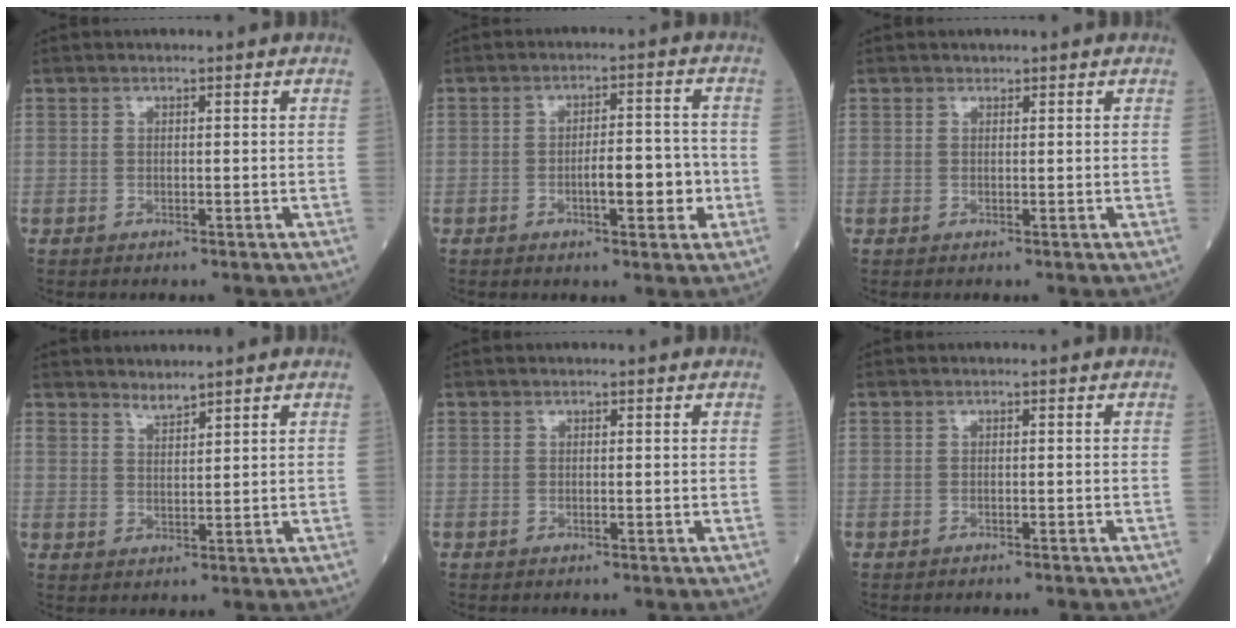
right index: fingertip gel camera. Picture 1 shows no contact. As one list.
[{"total": 6.8, "force": [-1.8, 2.2, 6.2], "torque": [-0.103, 0.017, -0.022]}, {"total": 0.9, "force": [0.5, 0.6, 0.2], "torque": [-0.012, 0.015, 0.010]}, {"total": 2.8, "force": [2.6, 0.8, 0.7], "torque": [-0.018, 0.003, 0.057]}, {"total": 0.0}, {"total": 3.3, "force": [-2.6, 1.3, 1.5], "torque": [-0.035, -0.007, -0.028]}]